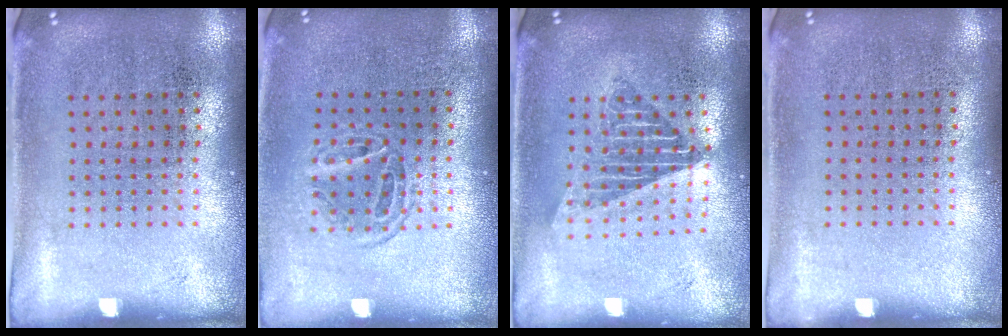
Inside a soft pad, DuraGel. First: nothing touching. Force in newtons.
{"total": 1.2, "press": 1.0, "slide": 0.5}
{"total": 1.6, "press": 1.4, "slide": 0.9}
{"total": 0.0}